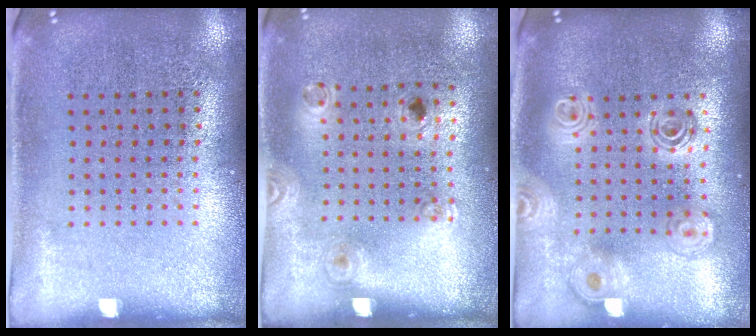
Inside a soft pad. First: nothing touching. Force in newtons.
{"total": 1.2, "press": 0.8, "slide": 0.9}
{"total": 2.0, "press": 1.7, "slide": 1.2}